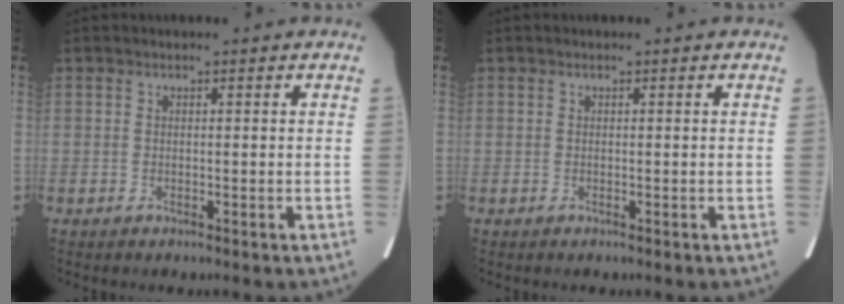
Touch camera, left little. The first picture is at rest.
{"total": 0.0}